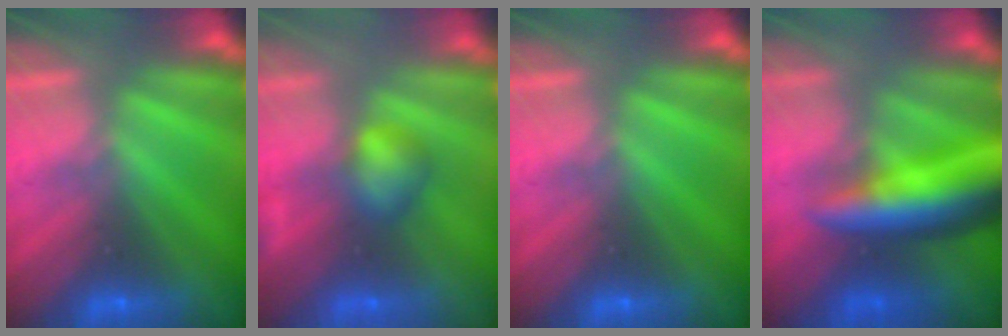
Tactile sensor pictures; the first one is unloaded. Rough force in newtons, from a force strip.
{"total": 2.7}
{"total": 0.0}
{"total": 7.7}